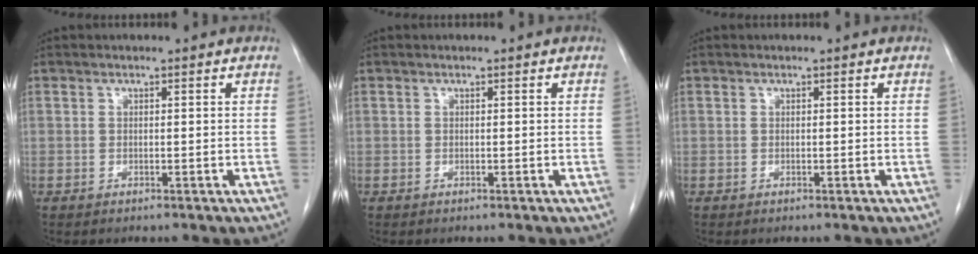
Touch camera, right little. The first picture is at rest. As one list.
[{"total": 0.0}, {"total": 0.0}]